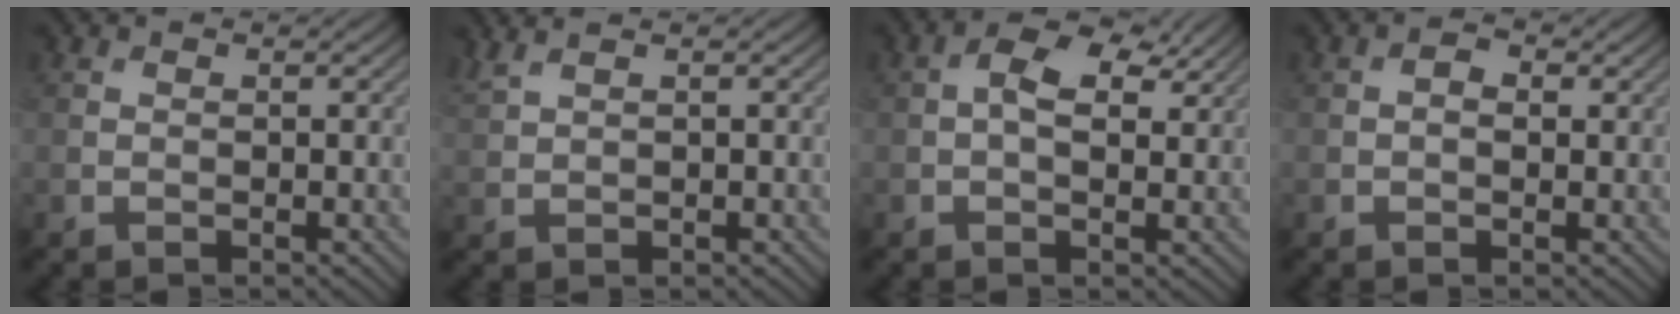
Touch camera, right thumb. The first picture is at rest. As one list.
[{"total": 2.2, "force": [1.8, 0.3, 1.2], "torque": [-0.035, 0.009, 0.040]}, {"total": 5.7, "force": [1.5, 3.1, 4.4], "torque": [-0.082, -0.001, 0.021]}, {"total": 1.7, "force": [0.1, 1.1, 1.3], "torque": [-0.023, 0.001, -0.003]}]